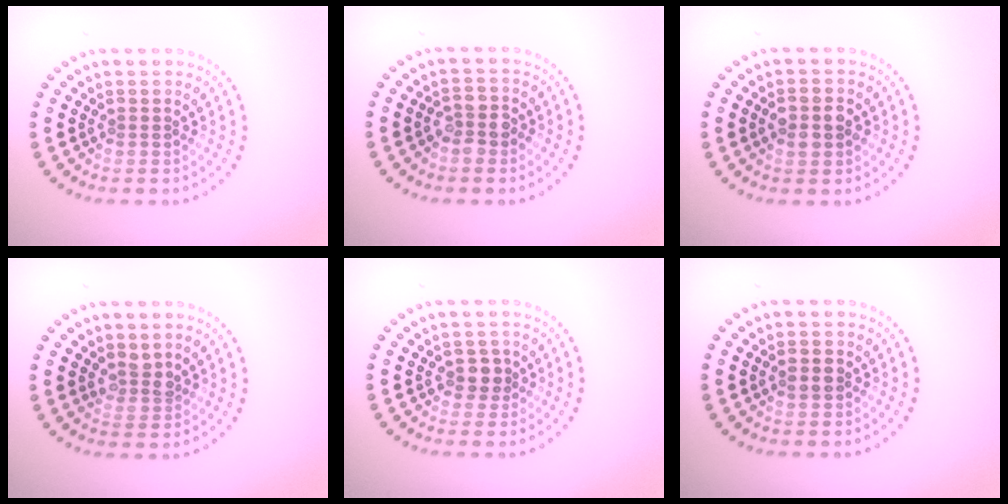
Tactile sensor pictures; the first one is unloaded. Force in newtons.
{"total": 2.3, "press": 2.1, "slide": 0.9}
{"total": 2.9, "press": 2.9, "slide": 0.1}
{"total": 1.7, "press": 1.5, "slide": 0.8}
{"total": 1.8, "press": 1.5, "slide": 0.9}
{"total": 1.7, "press": 1.7, "slide": 0.0}